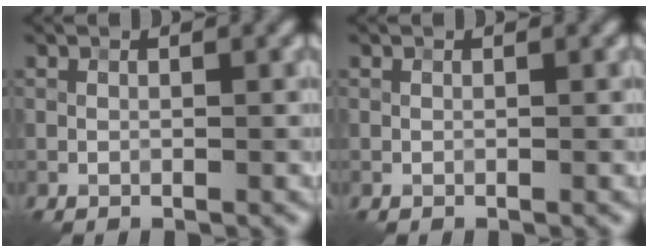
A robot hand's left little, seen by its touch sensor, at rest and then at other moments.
{"total": 0.0}